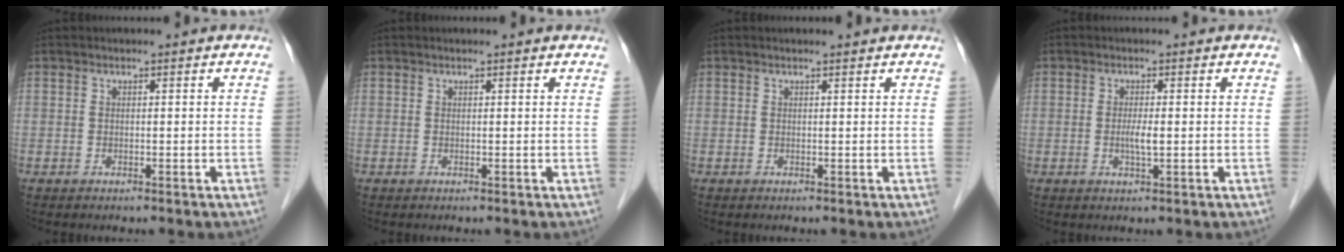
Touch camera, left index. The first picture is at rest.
{"total": 1.4, "force": [1.3, 0.4, 0.2], "torque": [-0.002, 0.006, 0.013]}
{"total": 1.4, "force": [1.3, 0.2, 0.3], "torque": [-0.002, 0.004, 0.017]}
{"total": 2.2, "force": [-0.2, 0.4, 2.1], "torque": [-0.039, -0.005, -0.002]}